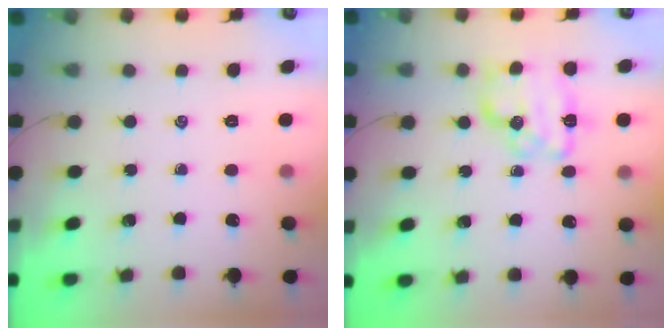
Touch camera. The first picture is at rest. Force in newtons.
{"total": 12.5, "press": 12.5, "slide": 0.4}